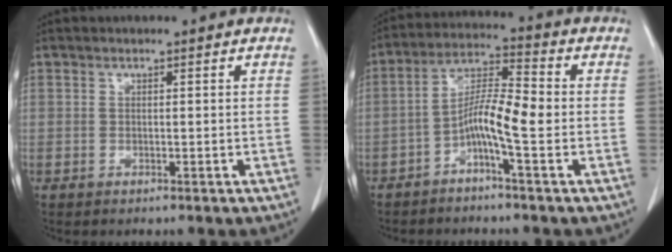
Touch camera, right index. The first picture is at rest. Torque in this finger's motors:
{"motor_torque": [0.38, 0.06, 0.23, 0.11]}